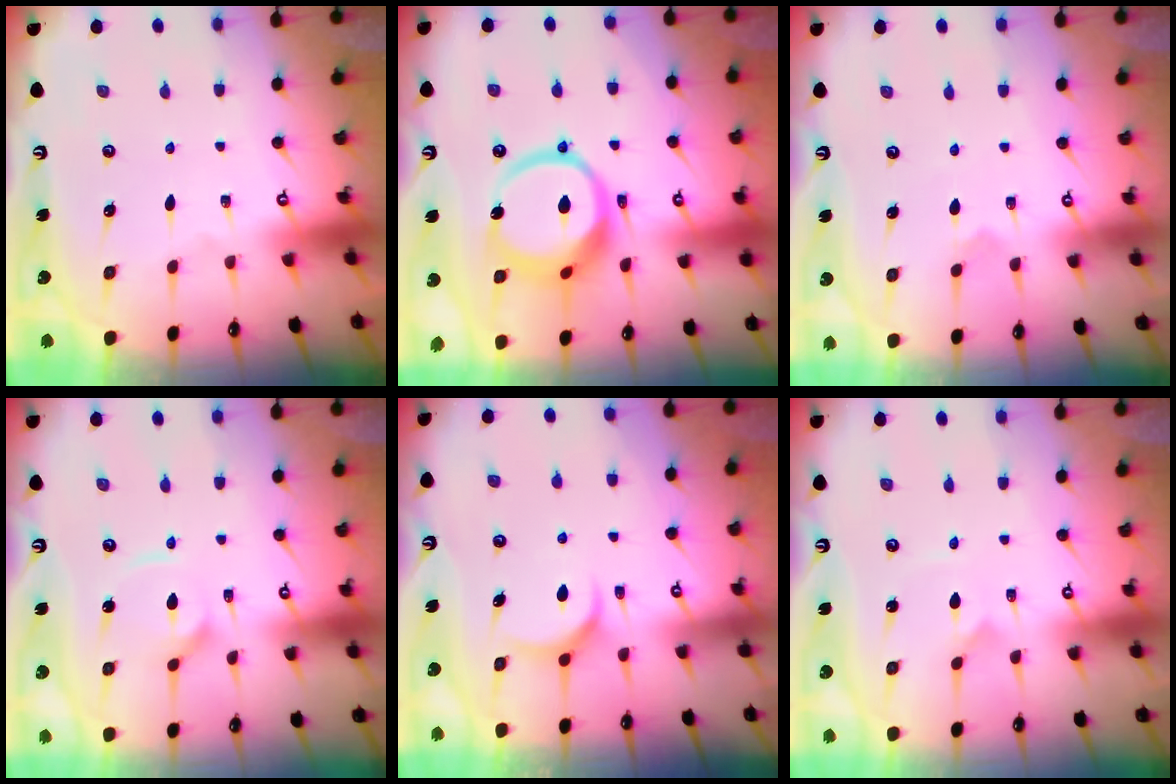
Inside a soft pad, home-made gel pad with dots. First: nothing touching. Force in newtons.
{"total": 14.5, "press": 14.4, "slide": 1.8}
{"total": 2.7, "press": 2.6, "slide": 0.7}
{"total": 6.1, "press": 6.1, "slide": 0.6}
{"total": 5.7, "press": 5.7, "slide": 0.6}
{"total": 1.3, "press": 1.3, "slide": 0.1}